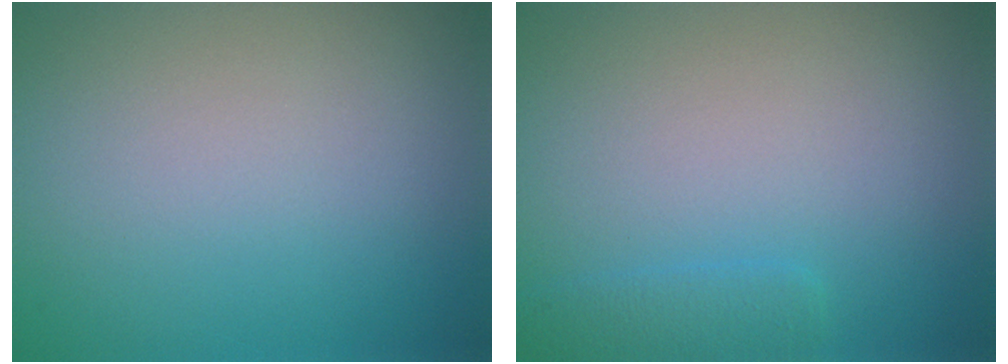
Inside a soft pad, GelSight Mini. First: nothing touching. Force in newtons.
{"total": 1.4, "press": 1.4, "slide": 0.1}